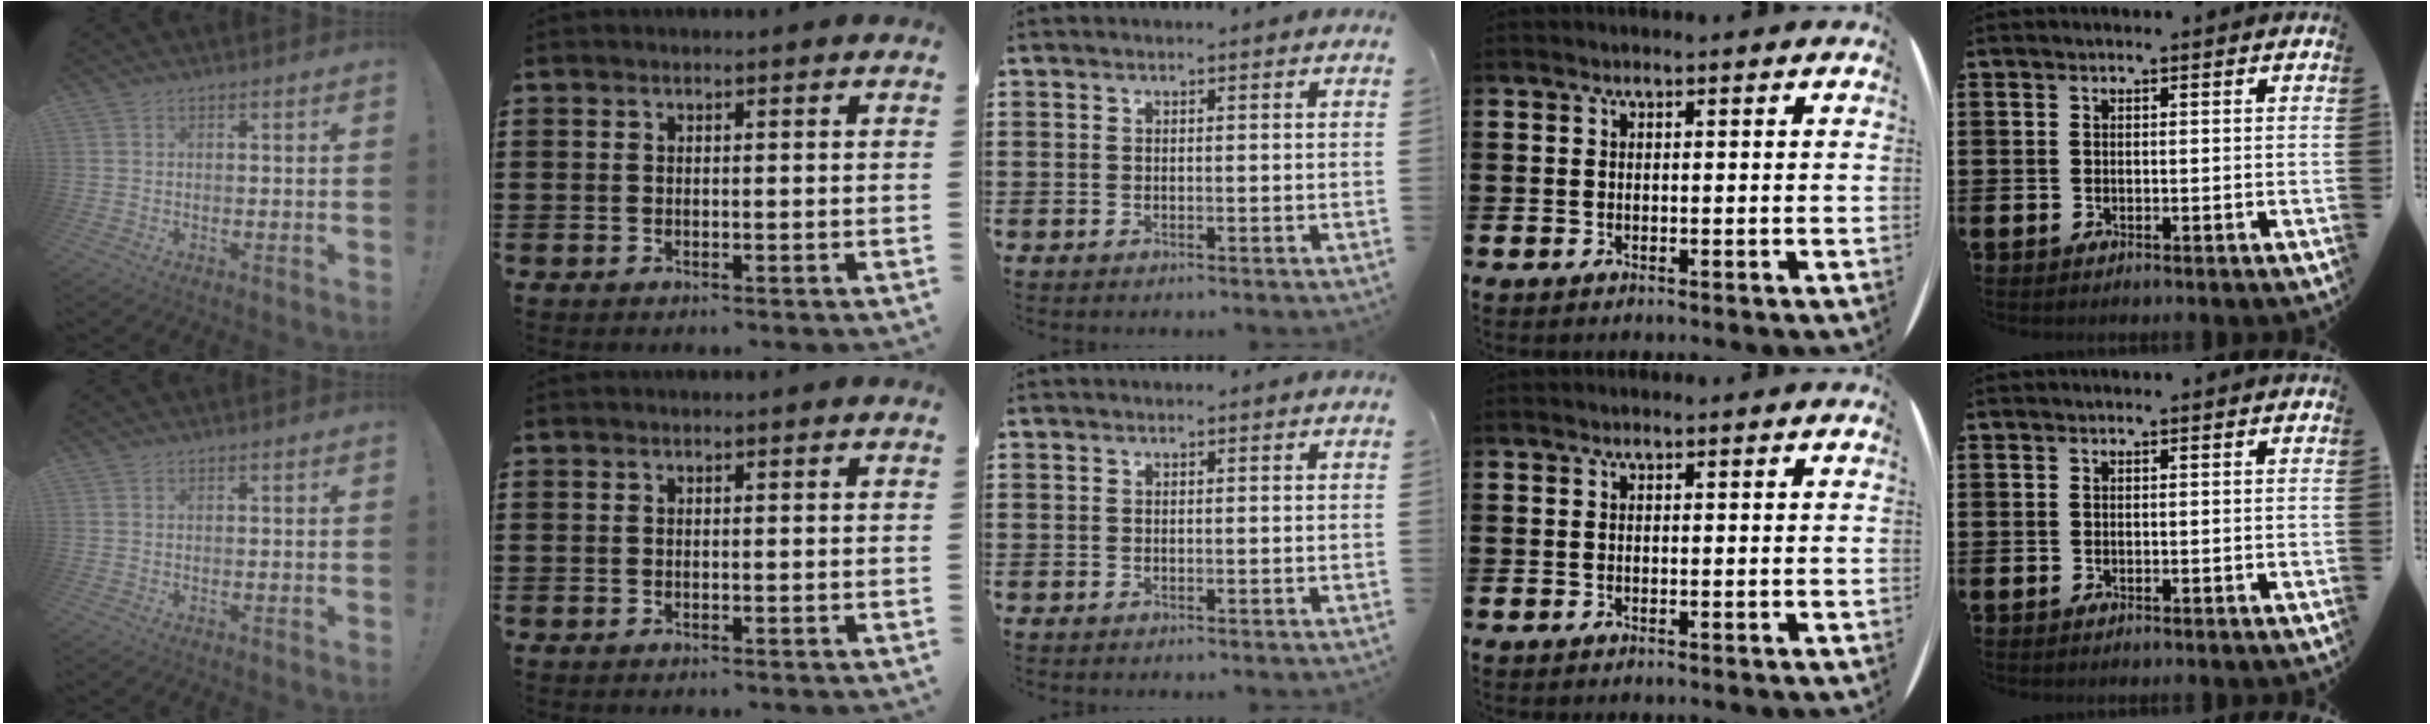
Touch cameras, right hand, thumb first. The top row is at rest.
{}